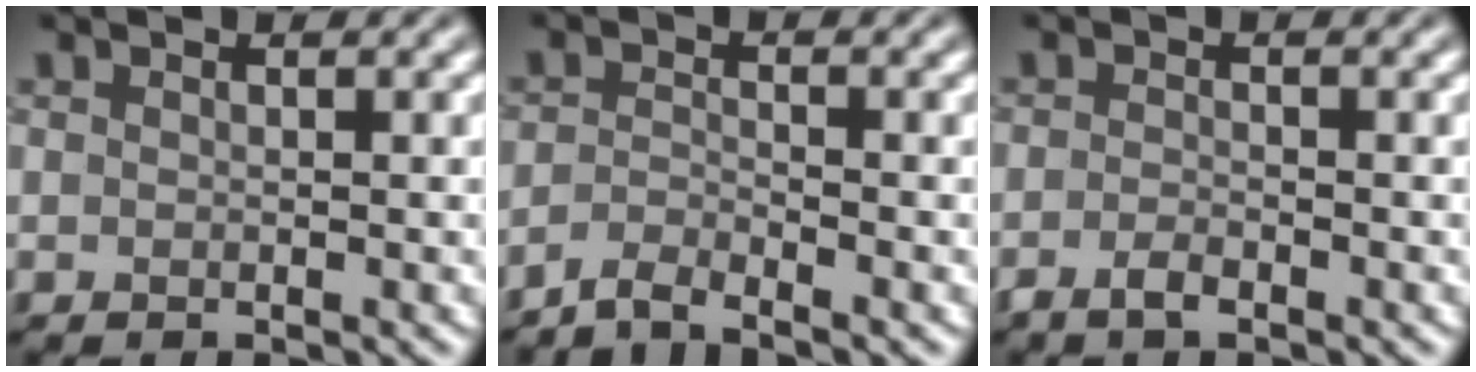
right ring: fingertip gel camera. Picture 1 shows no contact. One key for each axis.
{"total": 2.2, "fx": -2.0, "fy": 0.0, "fz": 0.8, "tx": -0.020, "ty": 0.002, "tz": -0.051}
{"total": 1.3, "fx": -0.9, "fy": 0.3, "fz": 0.9, "tx": -0.025, "ty": 0.003, "tz": -0.024}